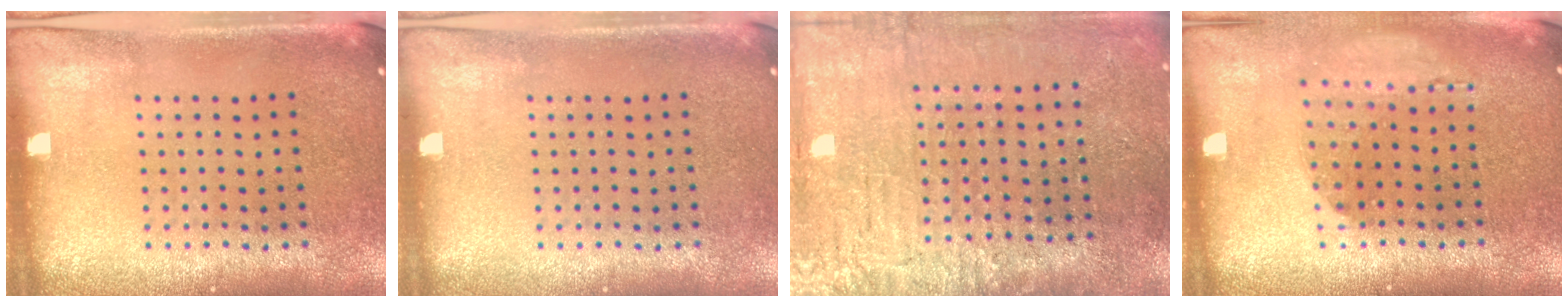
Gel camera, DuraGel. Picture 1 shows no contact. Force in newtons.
{"total": 0.0}
{"total": 3.8, "press": 3.5, "slide": 1.3}
{"total": 1.2, "press": 1.2, "slide": 0.0}